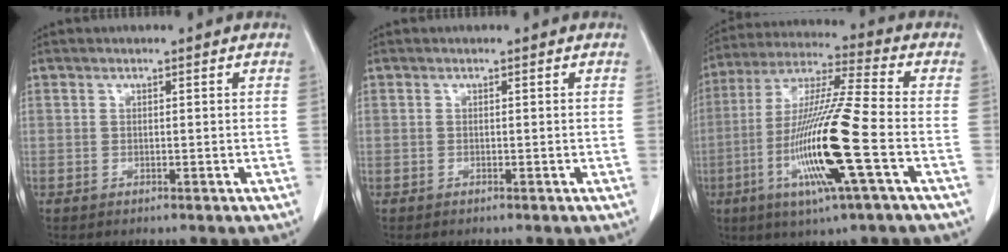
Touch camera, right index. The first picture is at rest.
{"total": 0.0}
{"total": 17.0, "force": [-5.0, -0.2, 16.2], "torque": [-0.328, -0.016, -0.101]}